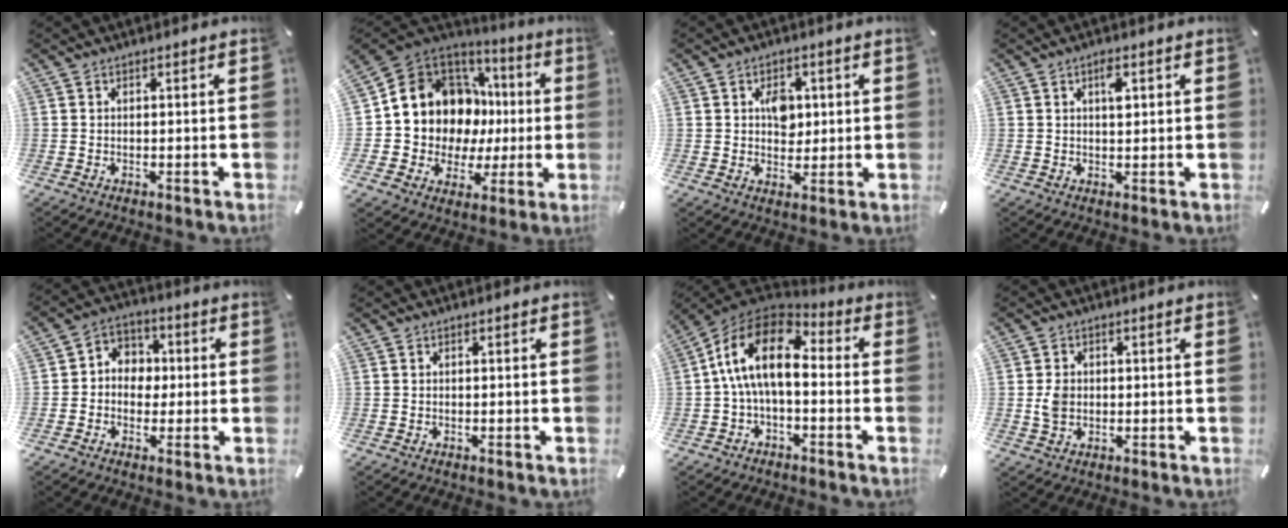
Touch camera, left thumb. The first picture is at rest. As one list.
[{"total": 12.2, "force": [3.9, 11.0, 3.5], "torque": [-0.075, -0.058, 0.091]}, {"total": 5.8, "force": [1.4, 4.6, 3.4], "torque": [-0.034, -0.005, 0.016]}, {"total": 3.1, "force": [1.2, 1.3, 2.5], "torque": [-0.038, 0.000, 0.015]}, {"total": 5.4, "force": [-1.4, 5.1, 1.2], "torque": [-0.025, 0.017, -0.030]}, {"total": 0.0}, {"total": 14.5, "force": [0.9, 8.3, 11.9], "torque": [-0.248, 0.007, 0.012]}, {"total": 3.9, "force": [0.0, 3.2, 2.2], "torque": [-0.039, 0.001, -0.002]}]